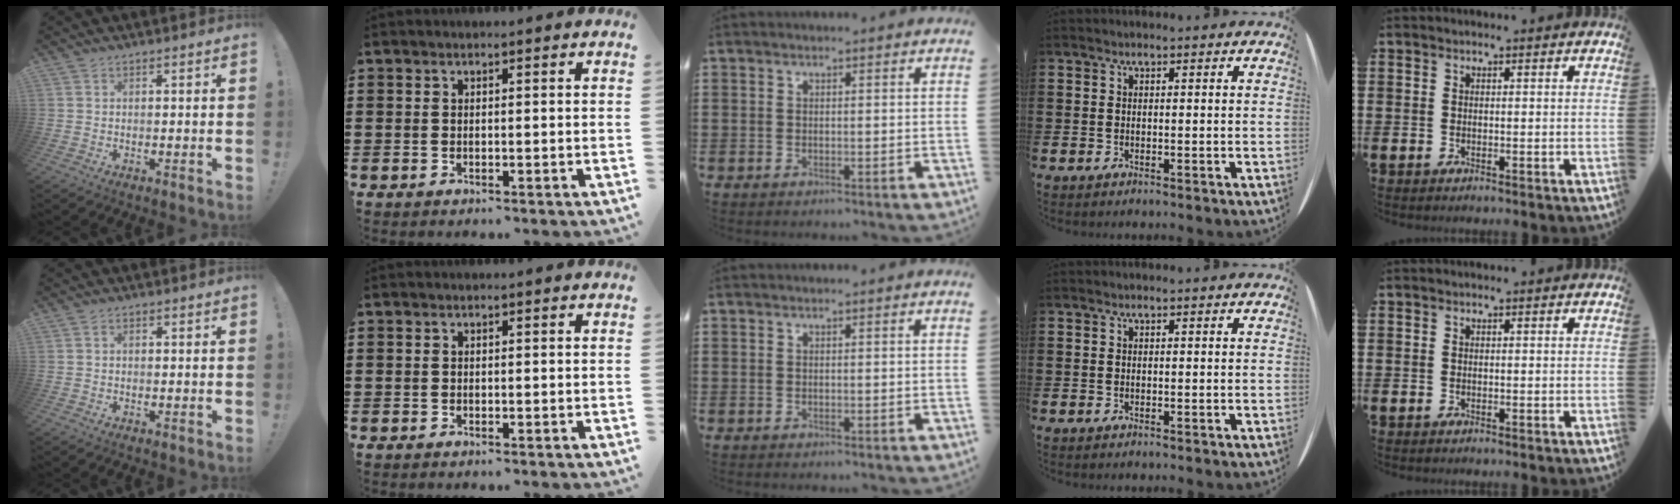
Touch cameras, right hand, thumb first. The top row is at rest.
{"thumb": {"total": 0.7, "force": [0.0, 0.6, 0.4], "torque": [-0.008, 0.003, 0.000]}}